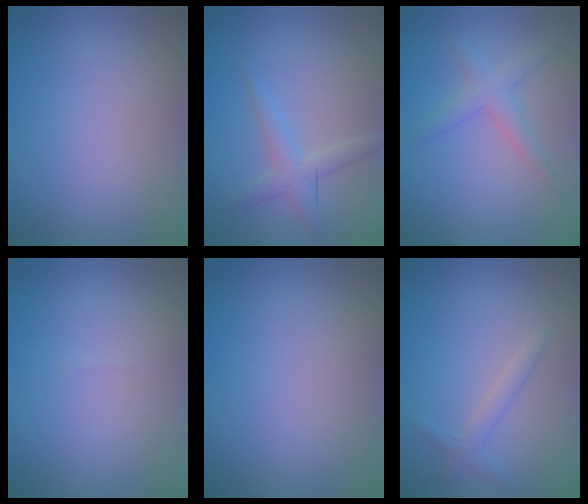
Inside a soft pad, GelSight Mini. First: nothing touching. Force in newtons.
{"total": 2.1, "press": 2.1, "slide": 0.1}
{"total": 2.1, "press": 2.1, "slide": 0.1}
{"total": 0.0}
{"total": 0.0}
{"total": 1.4, "press": 1.4, "slide": 0.1}